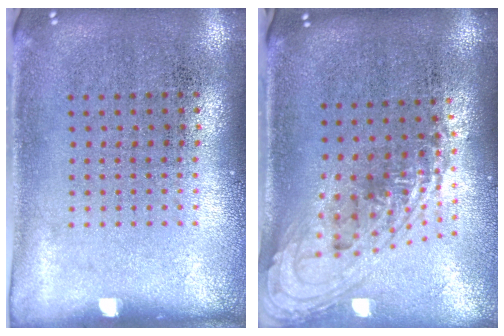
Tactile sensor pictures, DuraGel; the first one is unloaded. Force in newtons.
{"total": 1.9, "press": 1.5, "slide": 1.2}